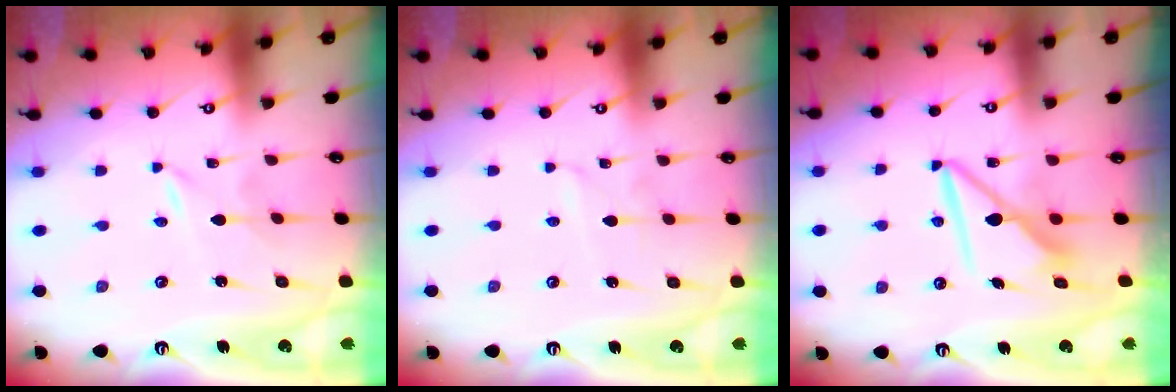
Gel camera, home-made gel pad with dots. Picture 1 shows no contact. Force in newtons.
{"total": 0.9, "press": 0.9, "slide": 0.1}
{"total": 8.5, "press": 8.4, "slide": 0.9}